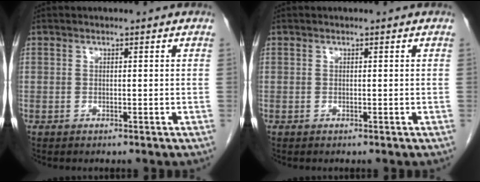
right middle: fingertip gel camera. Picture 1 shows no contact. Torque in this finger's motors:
{"motor_torque": [0.00, 0.00, 0.00, 0.01]}